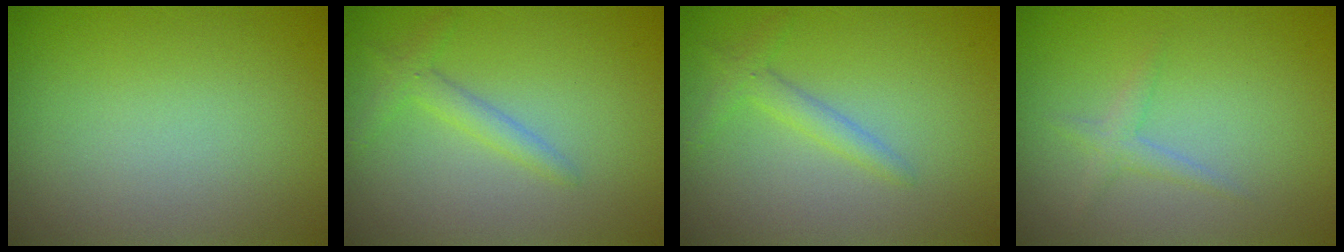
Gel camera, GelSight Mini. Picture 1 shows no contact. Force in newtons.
{"total": 1.7, "press": 1.7, "slide": 0.1}
{"total": 1.7, "press": 1.7, "slide": 0.1}
{"total": 1.3, "press": 1.3, "slide": 0.1}